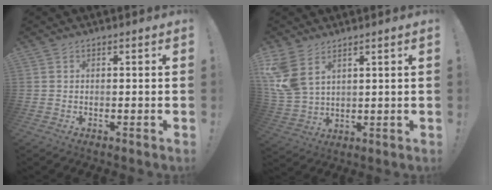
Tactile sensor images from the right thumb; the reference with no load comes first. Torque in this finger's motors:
{"motor_torque": [0.16, 0.20, 0.68, 0.53, 0.06]}